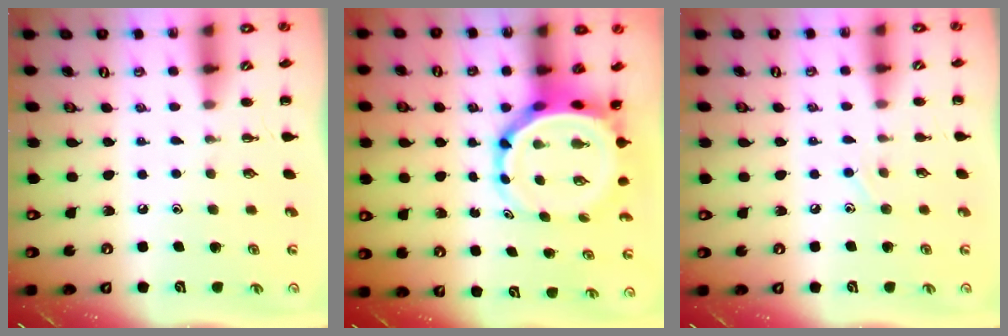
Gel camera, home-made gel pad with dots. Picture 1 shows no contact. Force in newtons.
{"total": 7.0, "press": 6.7, "slide": 2.1}
{"total": 6.2, "press": 5.9, "slide": 2.0}